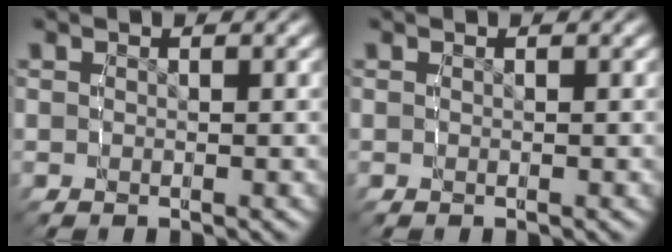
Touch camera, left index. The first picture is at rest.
{"total": 0.0}